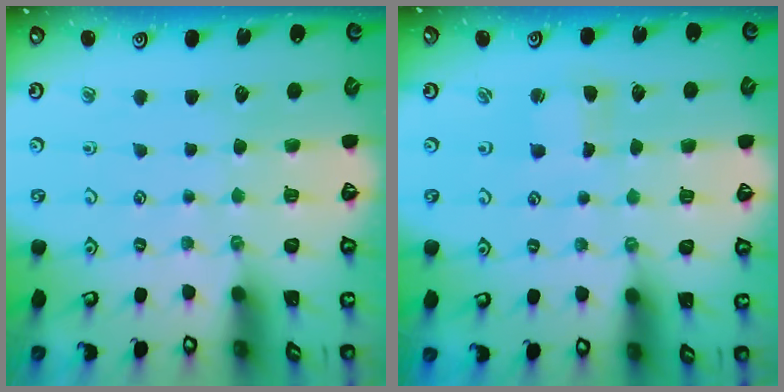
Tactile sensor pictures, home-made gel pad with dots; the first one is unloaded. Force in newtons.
{"total": 2.5, "press": 2.5, "slide": 0.3}